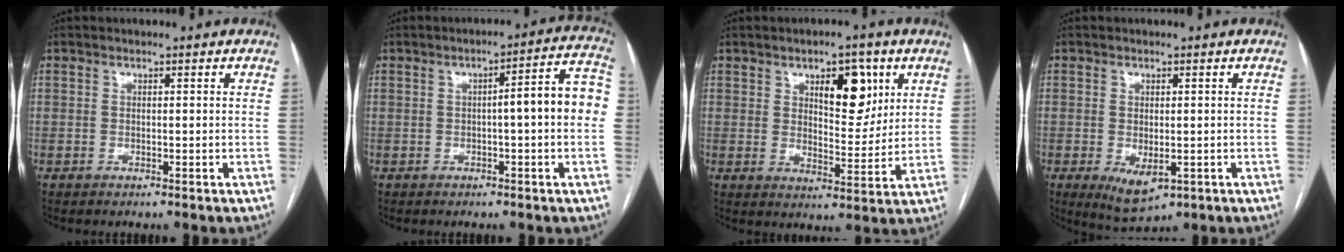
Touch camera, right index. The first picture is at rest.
{"total": 8.8, "force": [-0.3, 0.7, 8.8], "torque": [-0.108, 0.030, -0.011]}
{"total": 8.7, "force": [3.9, 3.5, 6.9], "torque": [-0.098, 0.002, 0.063]}
{"total": 5.7, "force": [-1.8, 2.8, 4.6], "torque": [-0.073, -0.015, -0.011]}